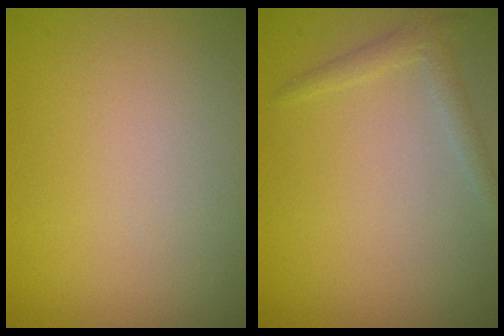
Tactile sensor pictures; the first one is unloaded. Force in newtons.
{"total": 1.6, "press": 1.6, "slide": 0.1}